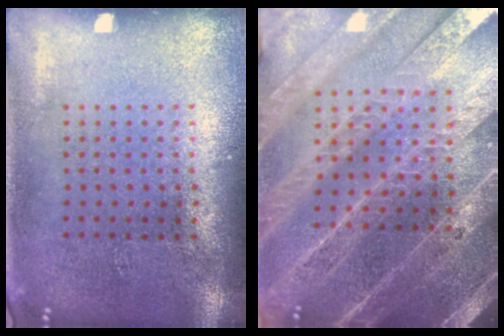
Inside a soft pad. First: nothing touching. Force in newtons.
{"total": 4.6, "press": 4.1, "slide": 2.0}